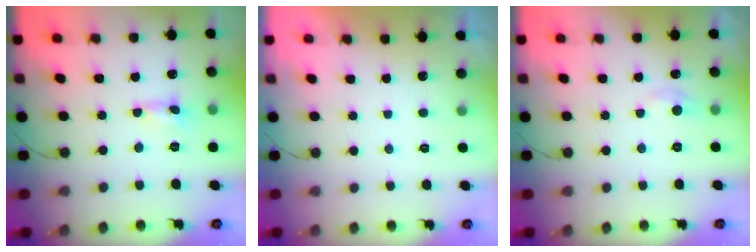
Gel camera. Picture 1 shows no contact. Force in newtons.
{"total": 0.0}
{"total": 3.7, "press": 3.6, "slide": 0.6}